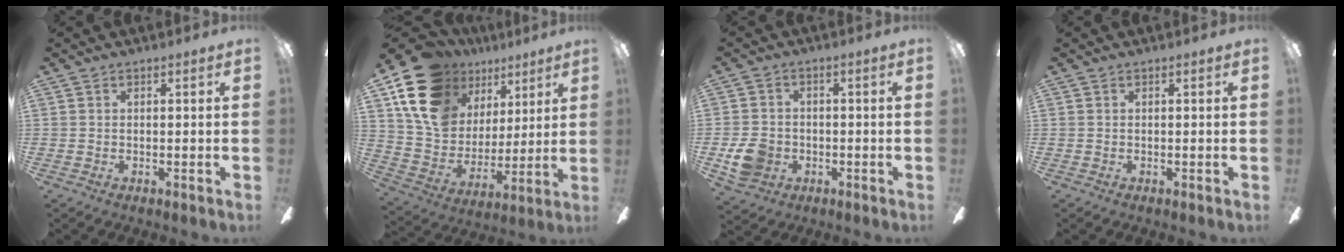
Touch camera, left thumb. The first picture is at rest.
{"total": 18.7, "force": [10.8, 12.9, 8.1], "torque": [-0.164, -0.048, 0.209]}
{"total": 7.1, "force": [-2.1, 5.8, 3.3], "torque": [-0.067, 0.011, -0.039]}
{"total": 0.0}